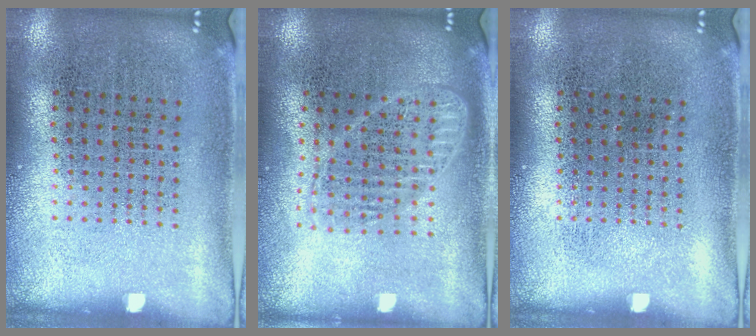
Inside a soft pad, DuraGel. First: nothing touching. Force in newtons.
{"total": 1.8, "press": 1.5, "slide": 0.9}
{"total": 0.0}